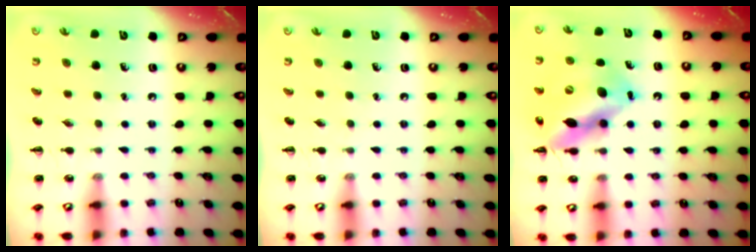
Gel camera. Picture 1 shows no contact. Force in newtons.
{"total": 0.0}
{"total": 16.2, "press": 15.8, "slide": 3.6}